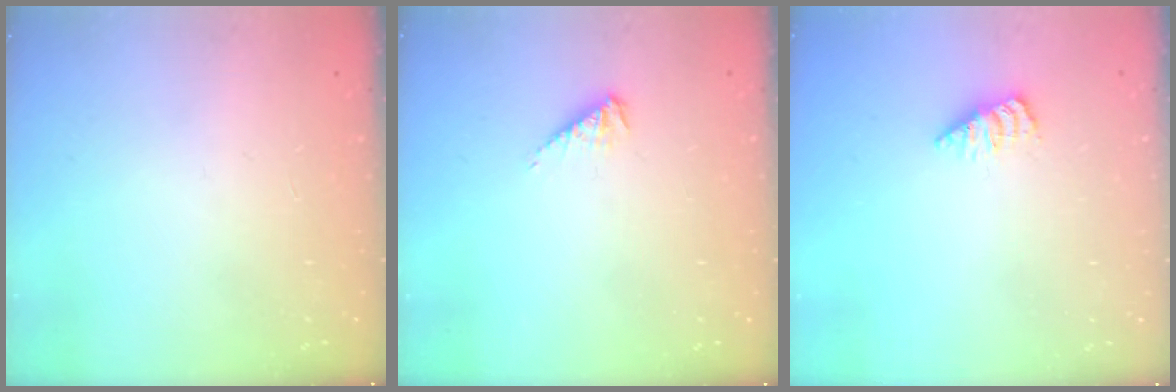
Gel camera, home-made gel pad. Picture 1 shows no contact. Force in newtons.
{"total": 3.7, "press": 3.7, "slide": 0.6}
{"total": 1.9, "press": 1.9, "slide": 0.3}